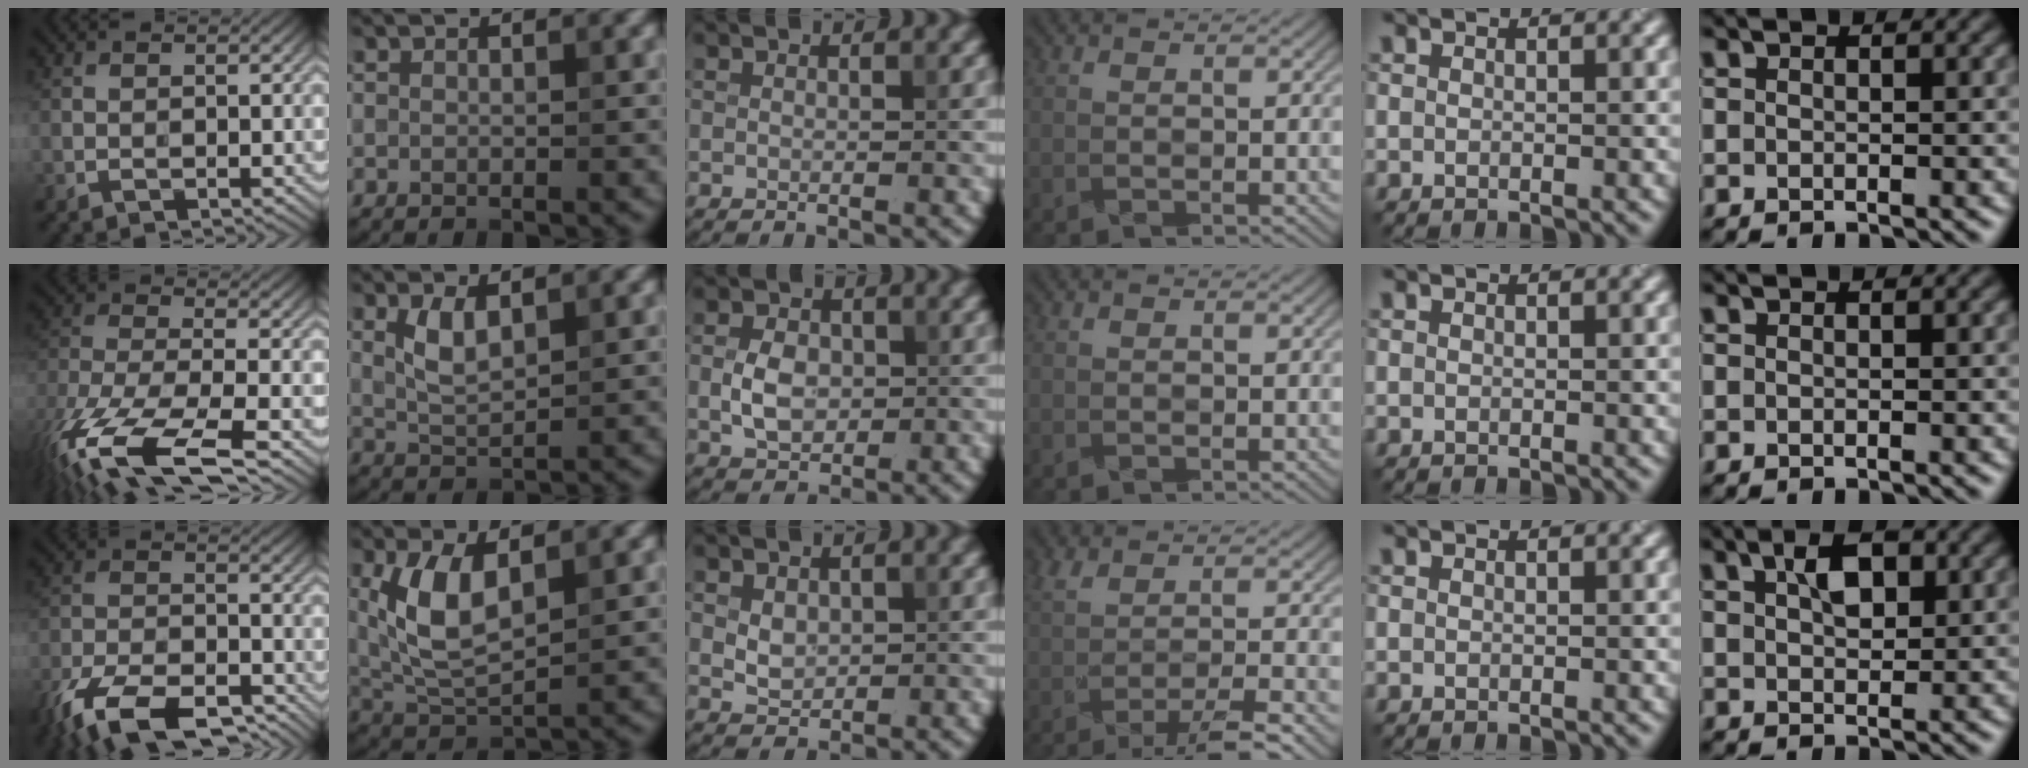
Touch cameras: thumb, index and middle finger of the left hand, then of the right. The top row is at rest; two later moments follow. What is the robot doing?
{"motion": "wrap", "object": "crepe paper"}